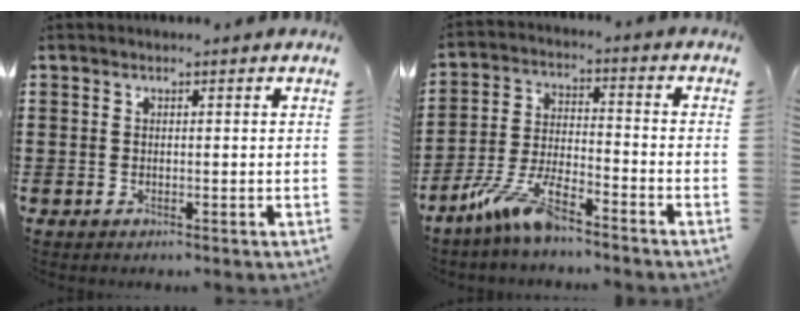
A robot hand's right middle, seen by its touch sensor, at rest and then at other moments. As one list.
[{"total": 8.6, "force": [-6.6, 1.7, 5.2], "torque": [-0.120, -0.004, -0.130]}]